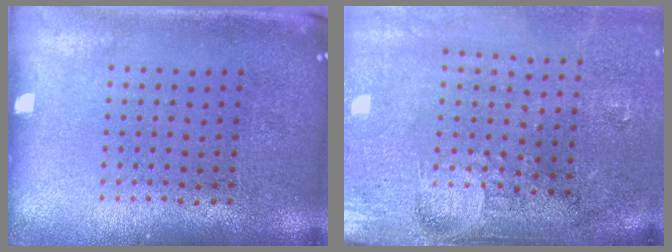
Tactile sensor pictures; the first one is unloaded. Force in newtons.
{"total": 4.5, "press": 3.8, "slide": 2.4}